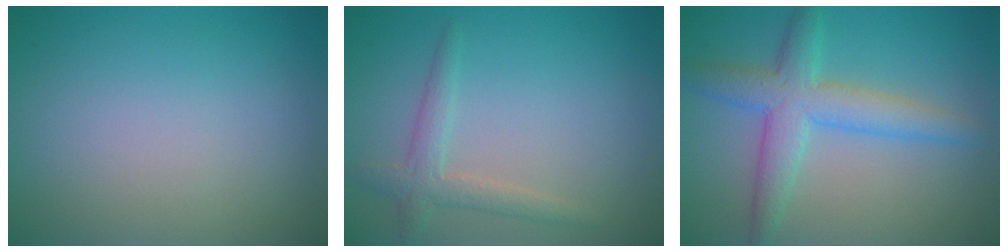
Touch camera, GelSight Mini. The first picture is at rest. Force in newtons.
{"total": 2.3, "press": 2.3, "slide": 0.1}
{"total": 4.4, "press": 4.4, "slide": 0.1}